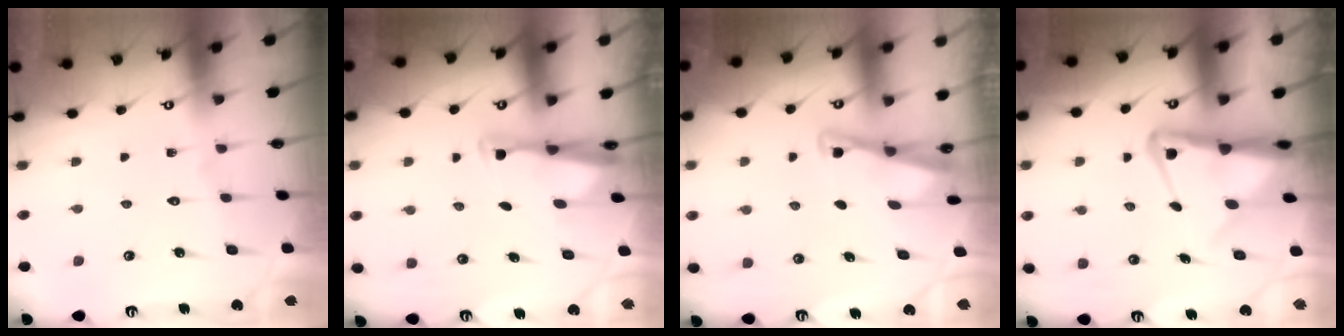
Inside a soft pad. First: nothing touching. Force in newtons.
{"total": 2.7, "press": 2.6, "slide": 0.7}
{"total": 2.8, "press": 2.8, "slide": 0.3}
{"total": 8.5, "press": 8.5, "slide": 0.8}